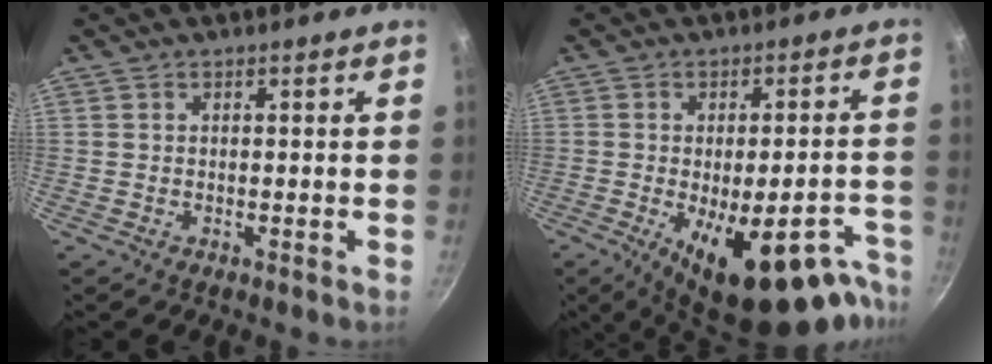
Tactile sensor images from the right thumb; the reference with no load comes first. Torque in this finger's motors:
{"motor_torque": [0.12, 0.57, 1.04, -0.02, 0.27]}